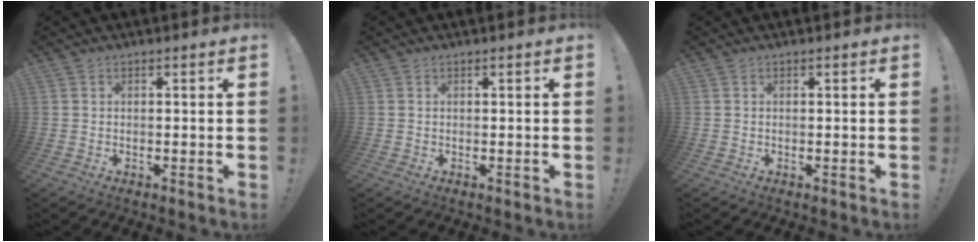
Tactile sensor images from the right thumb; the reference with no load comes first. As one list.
[{"total": 0.0}, {"total": 0.0}]